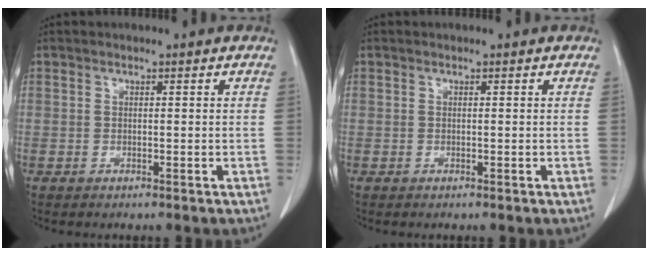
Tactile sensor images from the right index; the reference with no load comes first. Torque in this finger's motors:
{"motor_torque": [0.02, -0.03, 0.00, 0.00]}